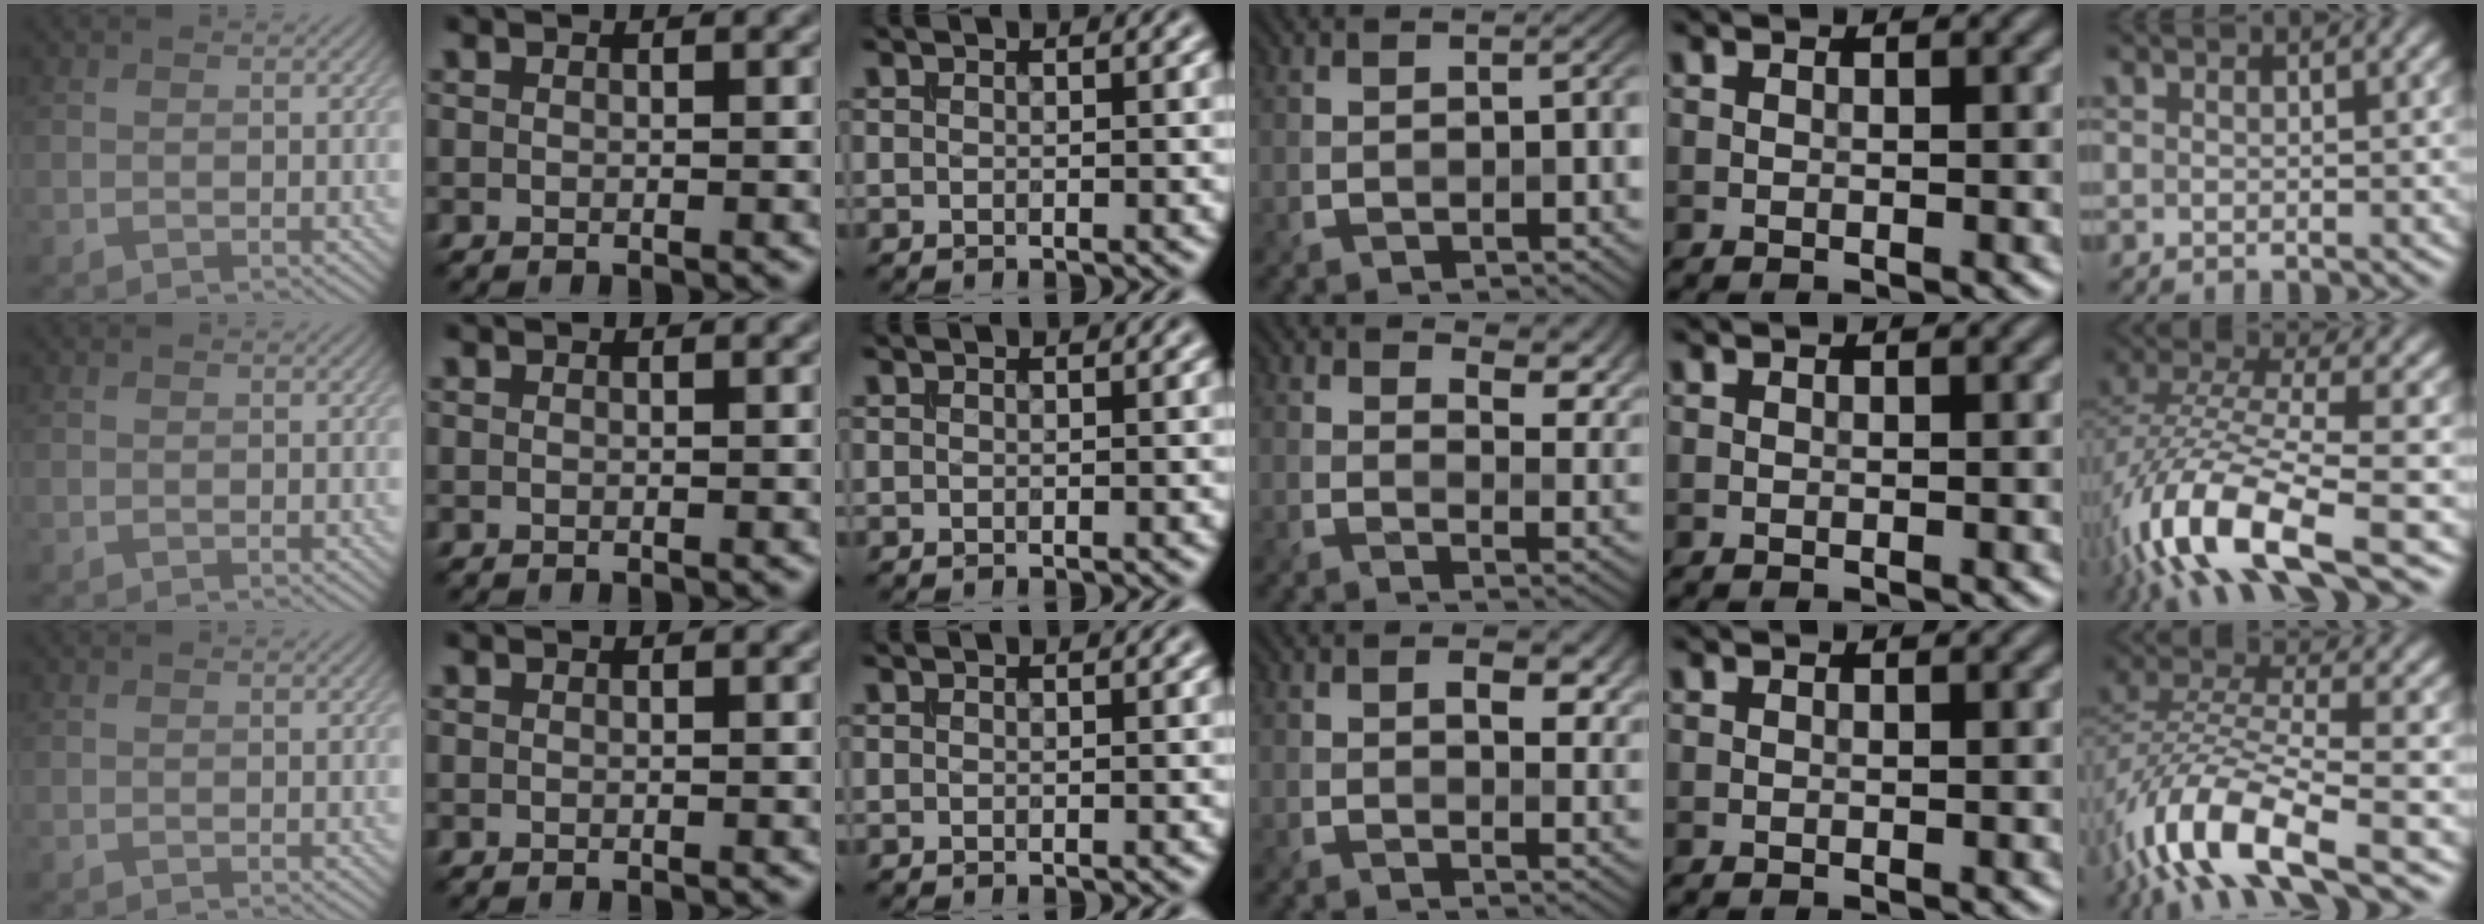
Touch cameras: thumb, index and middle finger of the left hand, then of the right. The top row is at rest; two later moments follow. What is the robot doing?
{"motion": "insert", "object": "bucket"}